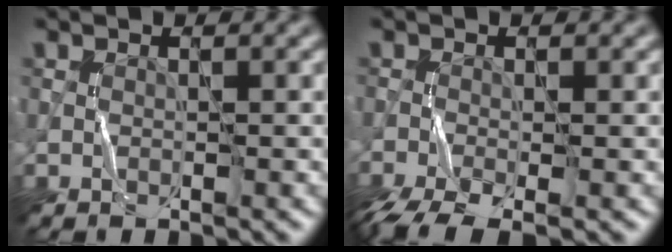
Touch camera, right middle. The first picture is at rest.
{"total": 4.5, "force": [-3.2, 1.3, 2.9], "torque": [-0.060, -0.014, -0.066]}